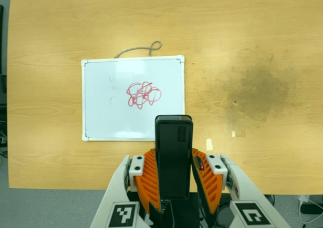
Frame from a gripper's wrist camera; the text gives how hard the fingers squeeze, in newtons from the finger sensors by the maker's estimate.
{"total": 3.7, "left": 2.2, "right": 5.1}